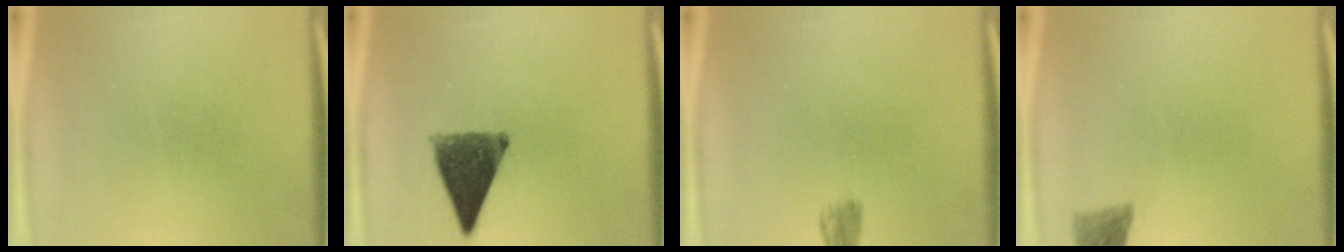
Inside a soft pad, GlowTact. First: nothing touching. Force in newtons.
{"total": 10.4}
{"total": 2.1}
{"total": 2.8}